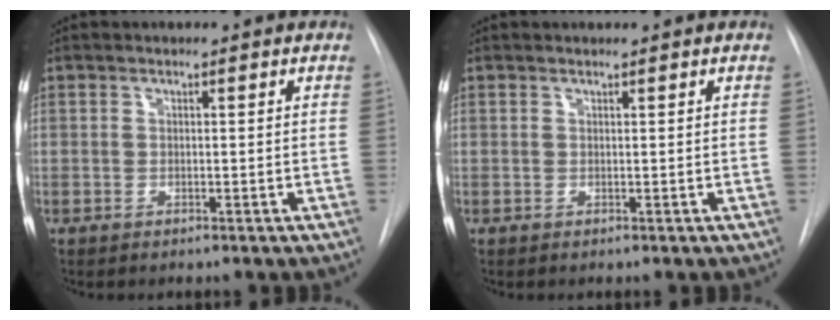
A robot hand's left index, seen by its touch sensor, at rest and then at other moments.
{"total": 0.0}